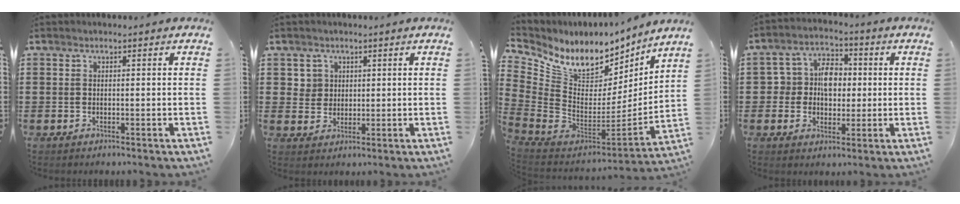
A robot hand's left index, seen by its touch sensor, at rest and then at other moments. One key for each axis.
{"total": 3.0, "fx": 1.2, "fy": 2.8, "fz": 0.3, "tx": -0.020, "ty": 0.010, "tz": 0.021}
{"total": 8.9, "fx": 6.0, "fy": 4.9, "fz": 4.5, "tx": -0.115, "ty": -0.058, "tz": 0.103}
{"total": 6.9, "fx": 0.5, "fy": 5.8, "fz": 3.8, "tx": -0.087, "ty": 0.016, "tz": 0.004}